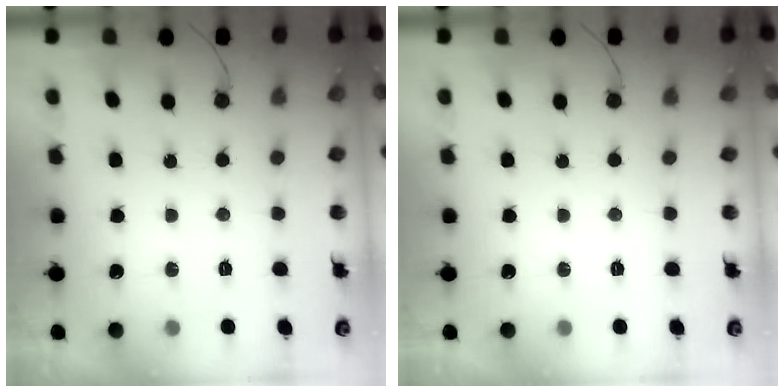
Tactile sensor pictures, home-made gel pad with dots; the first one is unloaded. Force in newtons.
{"total": 0.0}